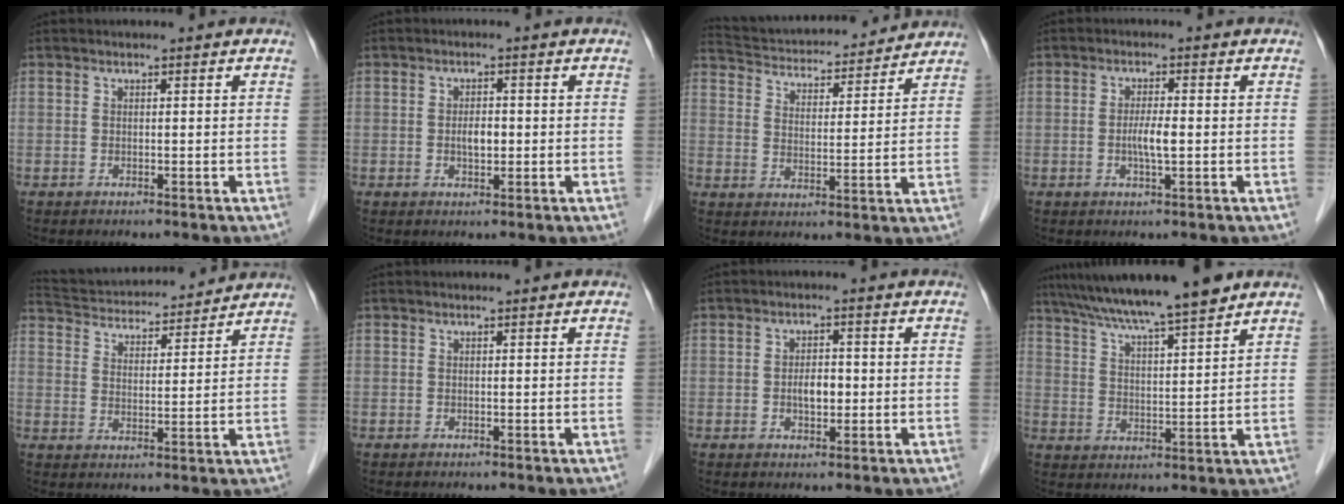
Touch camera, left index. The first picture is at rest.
{"total": 2.5, "force": [-0.4, 1.1, 2.2], "torque": [-0.040, 0.002, -0.005]}
{"total": 17.8, "force": [16.8, 3.3, 4.9], "torque": [-0.086, 0.026, 0.245]}
{"total": 3.1, "force": [-0.5, 0.3, 3.1], "torque": [-0.061, -0.003, -0.010]}
{"total": 16.0, "force": [15.1, 2.8, 4.4], "torque": [-0.083, 0.034, 0.234]}
{"total": 0.0}
{"total": 3.2, "force": [-0.5, 1.6, 2.7], "torque": [-0.047, 0.003, -0.008]}
{"total": 13.8, "force": [11.4, -0.1, 7.7], "torque": [-0.133, 0.020, 0.181]}